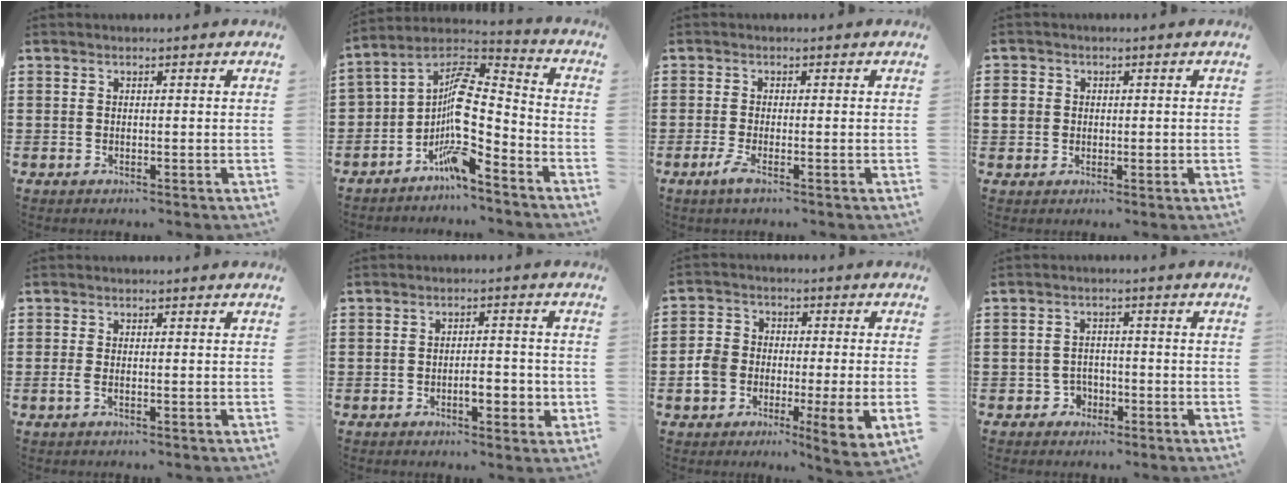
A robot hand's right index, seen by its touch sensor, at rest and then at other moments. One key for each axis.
{"total": 10.5, "fx": -5.1, "fy": 3.6, "fz": 8.4, "tx": -0.175, "ty": -0.005, "tz": -0.103}
{"total": 2.3, "fx": -1.1, "fy": 0.2, "fz": 2.0, "tx": -0.055, "ty": -0.014, "tz": -0.026}
{"total": 2.6, "fx": 0.0, "fy": 2.4, "fz": 1.0, "tx": -0.027, "ty": 0.008, "tz": -0.002}
{"total": 1.1, "fx": -0.3, "fy": 0.3, "fz": 1.0, "tx": -0.026, "ty": -0.005, "tz": -0.008}
{"total": 4.4, "fx": -1.4, "fy": 1.8, "fz": 3.8, "tx": -0.048, "ty": 0.002, "tz": -0.027}
{"total": 7.0, "fx": -2.3, "fy": 3.9, "fz": 5.3, "tx": -0.115, "ty": 0.001, "tz": -0.043}
{"total": 2.5, "fx": -1.6, "fy": 1.9, "fz": 0.5, "tx": -0.019, "ty": 0.002, "tz": -0.037}